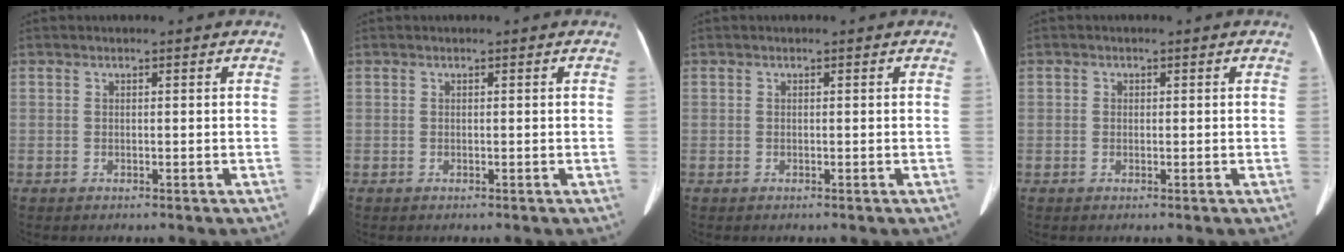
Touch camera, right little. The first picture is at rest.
{"total": 0.0}
{"total": 0.0}
{"total": 0.7, "force": [0.0, 0.7, 0.1], "torque": [-0.001, 0.003, 0.000]}